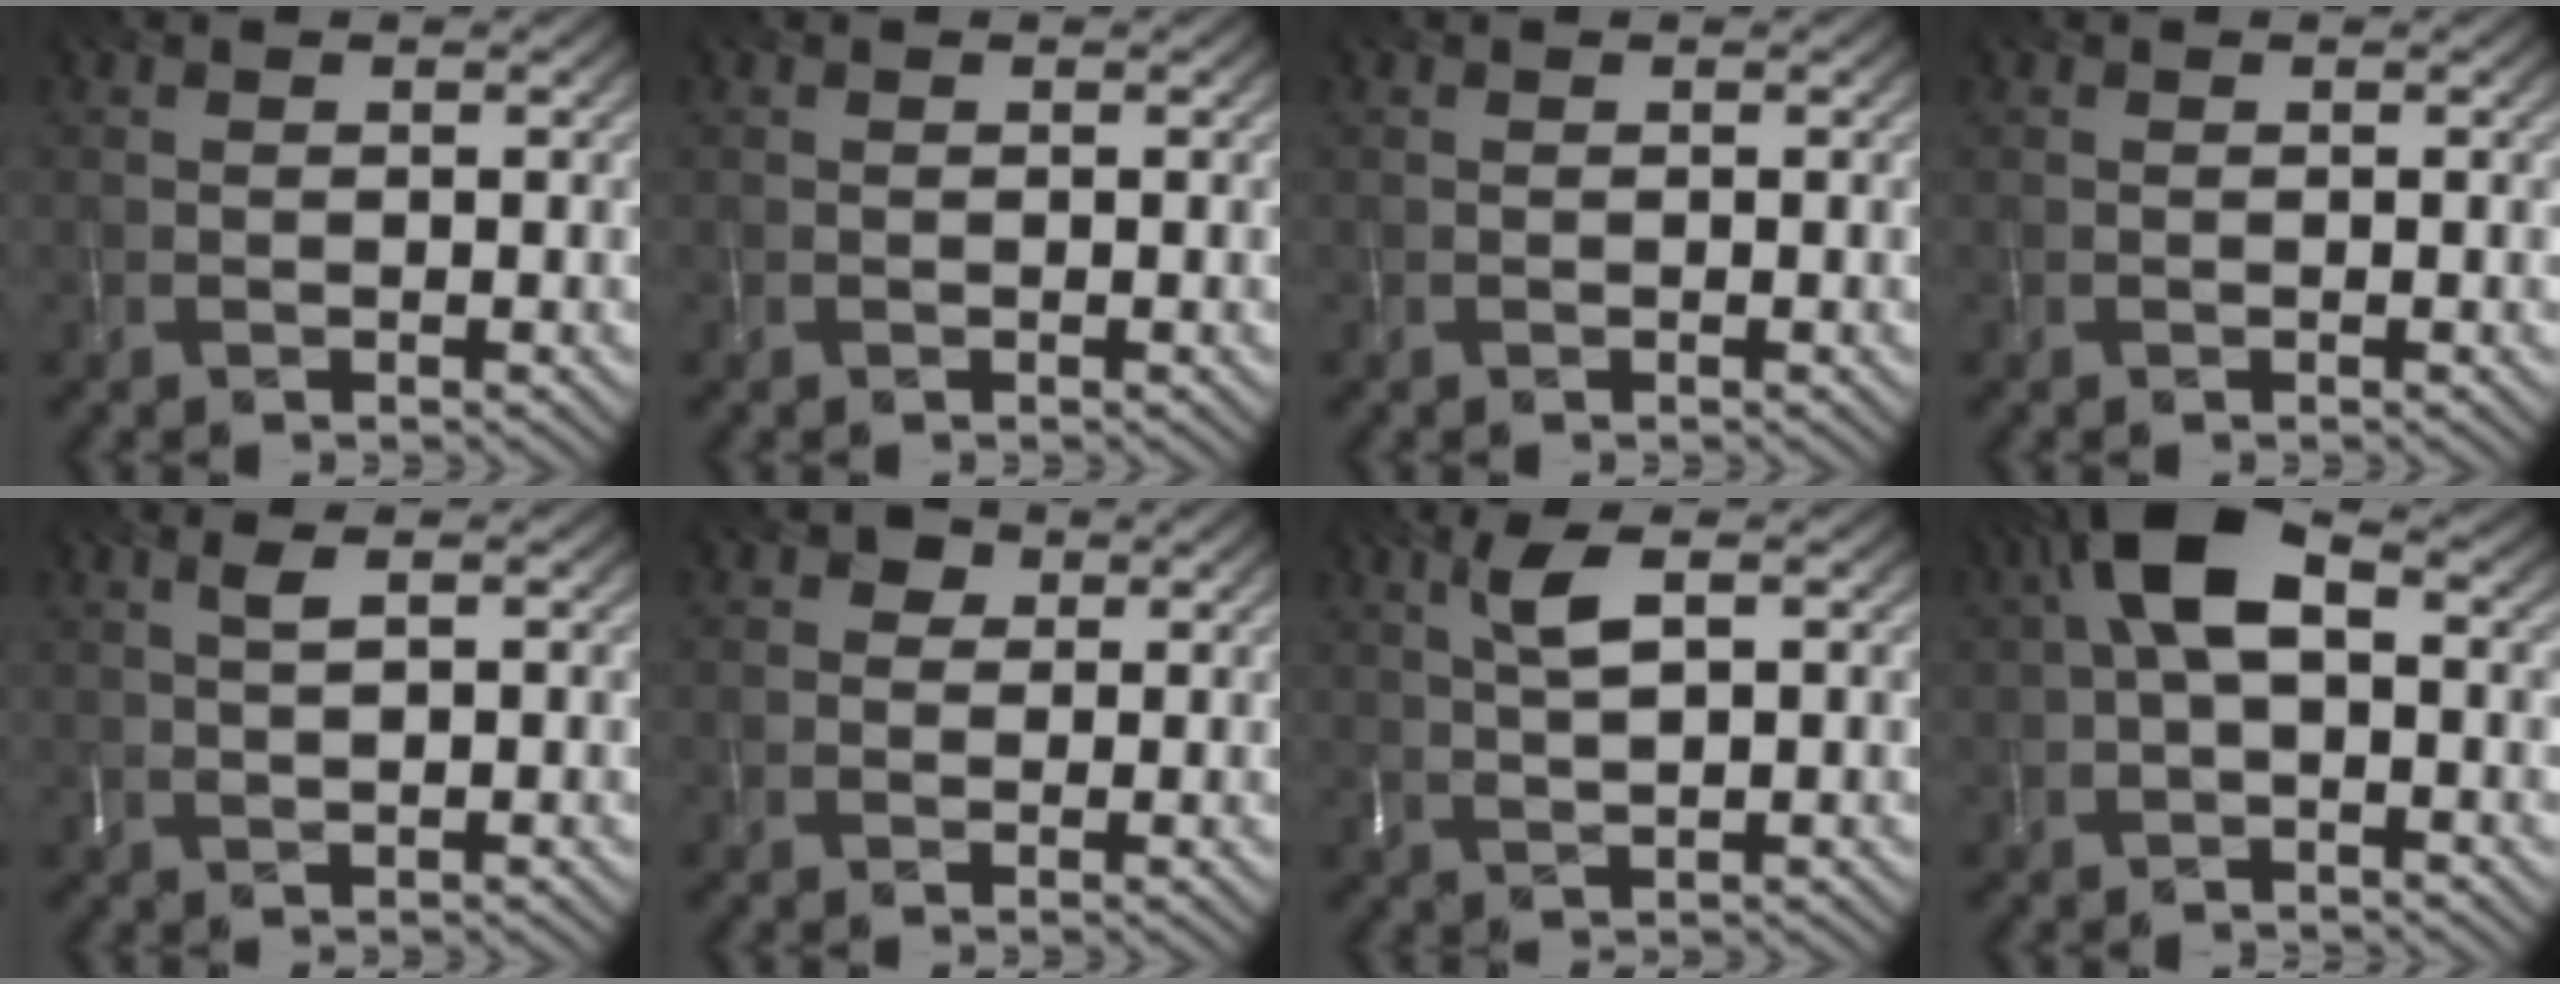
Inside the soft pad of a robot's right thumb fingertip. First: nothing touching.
{"total": 0.0}
{"total": 0.0}
{"total": 0.0}
{"total": 1.6, "force": [0.6, -0.1, 1.5], "torque": [-0.035, 0.007, 0.015]}
{"total": 2.1, "force": [0.8, 1.7, 0.8], "torque": [-0.014, 0.001, 0.007]}
{"total": 3.7, "force": [1.4, 0.5, 3.4], "torque": [-0.082, 0.005, 0.032]}
{"total": 6.5, "force": [1.1, 2.9, 5.7], "torque": [-0.117, 0.022, 0.011]}